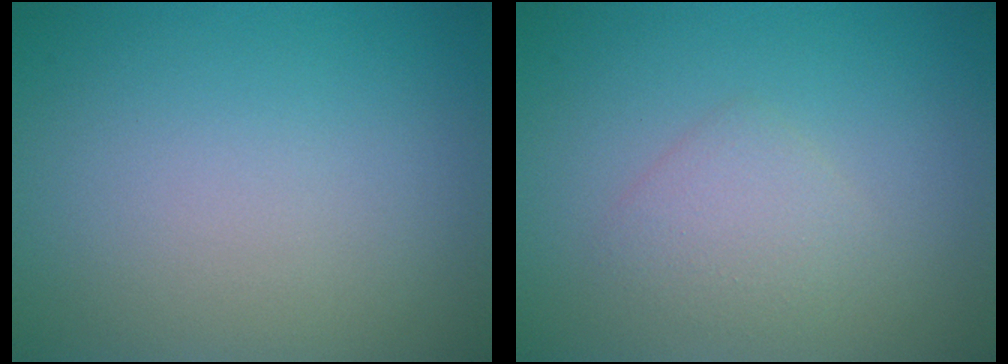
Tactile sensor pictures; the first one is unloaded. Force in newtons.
{"total": 1.9, "press": 1.9, "slide": 0.1}